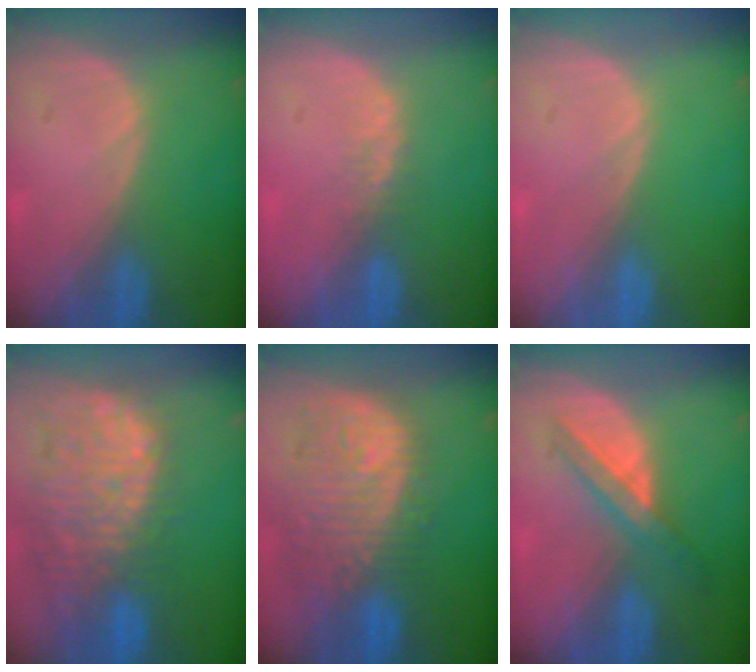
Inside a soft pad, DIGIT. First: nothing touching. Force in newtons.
{"total": 2.1, "press": 1.7, "slide": 1.2}
{"total": 0.0}
{"total": 13.2, "press": 11.3, "slide": 6.9}
{"total": 12.1, "press": 10.8, "slide": 5.5}
{"total": 6.0, "press": 5.3, "slide": 2.7}